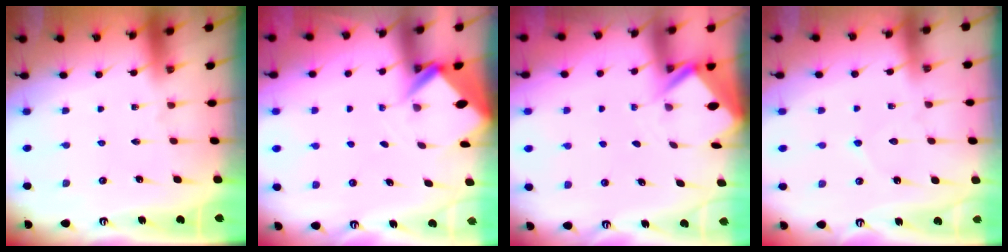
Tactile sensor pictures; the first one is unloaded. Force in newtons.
{"total": 2.7, "press": 2.7, "slide": 0.1}
{"total": 3.0, "press": 3.0, "slide": 0.3}
{"total": 3.6, "press": 3.5, "slide": 0.4}